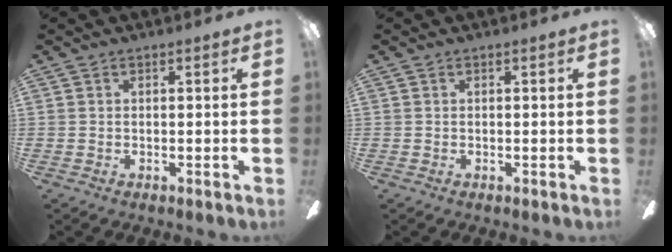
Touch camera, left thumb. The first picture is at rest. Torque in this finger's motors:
{"motor_torque": [0.00, 0.00, 0.00, 0.00, 0.00]}